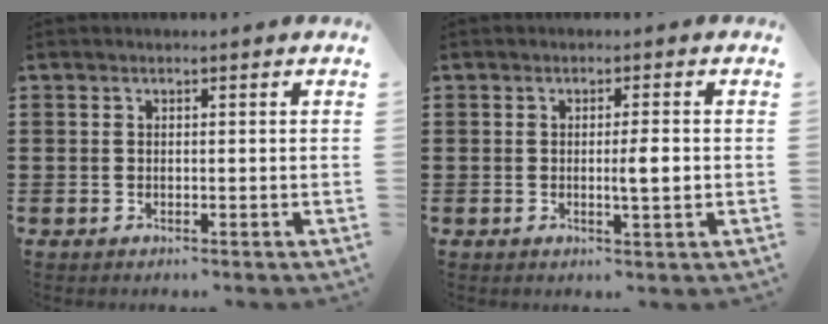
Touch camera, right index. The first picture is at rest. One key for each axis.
{"total": 3.2, "fx": -0.2, "fy": 0.4, "fz": 3.2, "tx": -0.056, "ty": -0.004, "tz": -0.004}